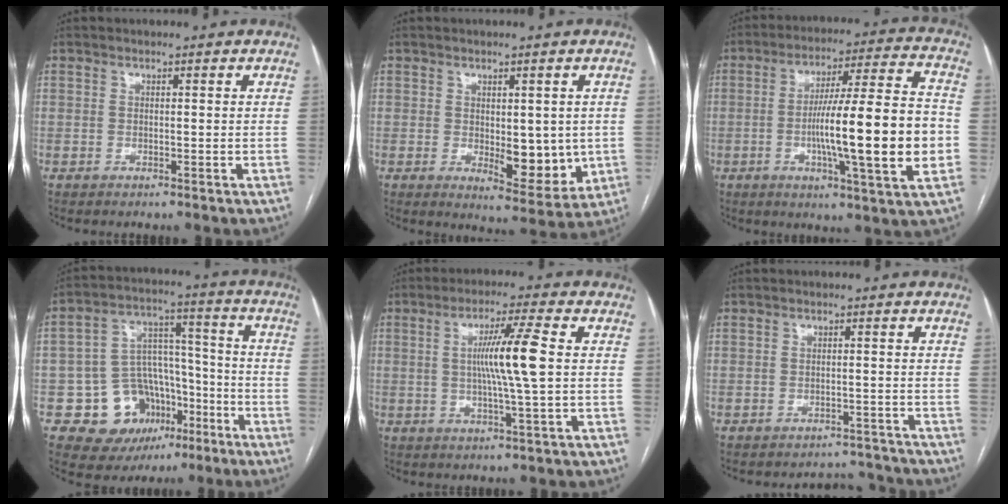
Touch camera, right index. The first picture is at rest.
{"total": 8.1, "force": [-0.5, 3.7, 7.2], "torque": [-0.088, -0.016, 0.007]}
{"total": 19.1, "force": [-3.1, 0.8, 18.8], "torque": [-0.291, 0.006, -0.047]}
{"total": 13.1, "force": [-5.7, 10.5, 5.4], "torque": [-0.078, 0.050, -0.074]}
{"total": 8.6, "force": [0.7, -0.8, 8.5], "torque": [-0.153, 0.000, 0.012]}
{"total": 4.3, "force": [-4.0, 0.9, -1.2], "torque": [0.020, 0.016, -0.047]}